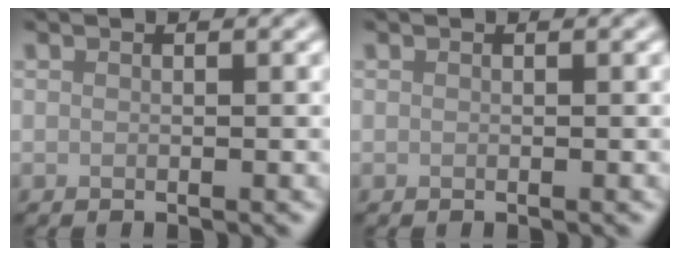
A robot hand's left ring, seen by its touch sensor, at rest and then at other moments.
{"total": 0.0}